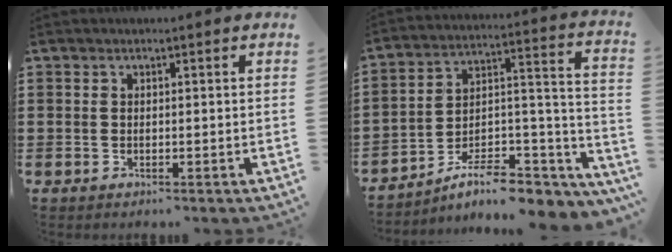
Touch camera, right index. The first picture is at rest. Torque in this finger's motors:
{"motor_torque": [0.42, 0.41, 0.36, 0.10]}